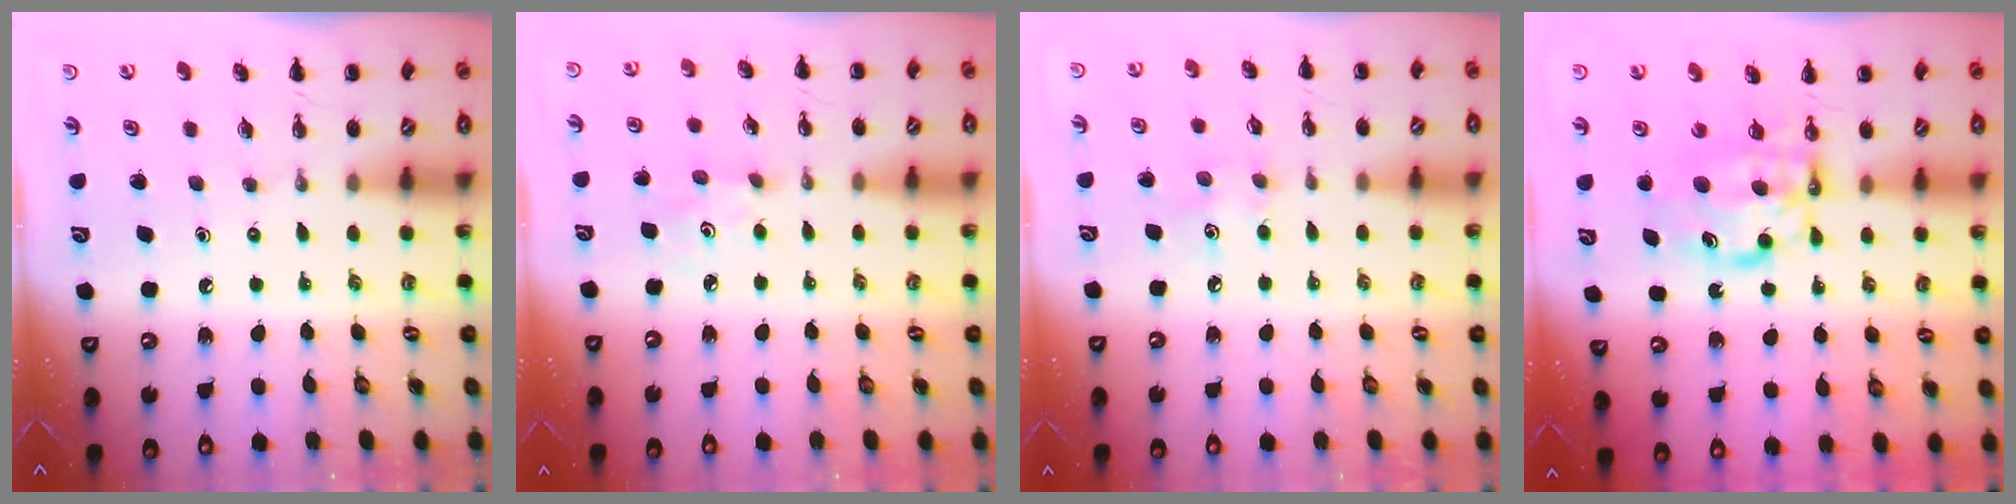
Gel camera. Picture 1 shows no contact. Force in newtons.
{"total": 2.2, "press": 2.1, "slide": 0.7}
{"total": 4.0, "press": 3.9, "slide": 1.0}
{"total": 6.9, "press": 6.8, "slide": 0.6}